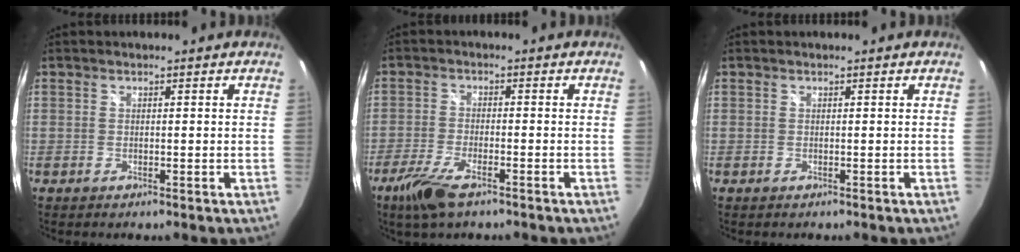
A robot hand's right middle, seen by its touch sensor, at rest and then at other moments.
{"total": 7.4, "force": [-5.0, 2.0, 5.2], "torque": [-0.131, -0.018, -0.097]}
{"total": 0.0}